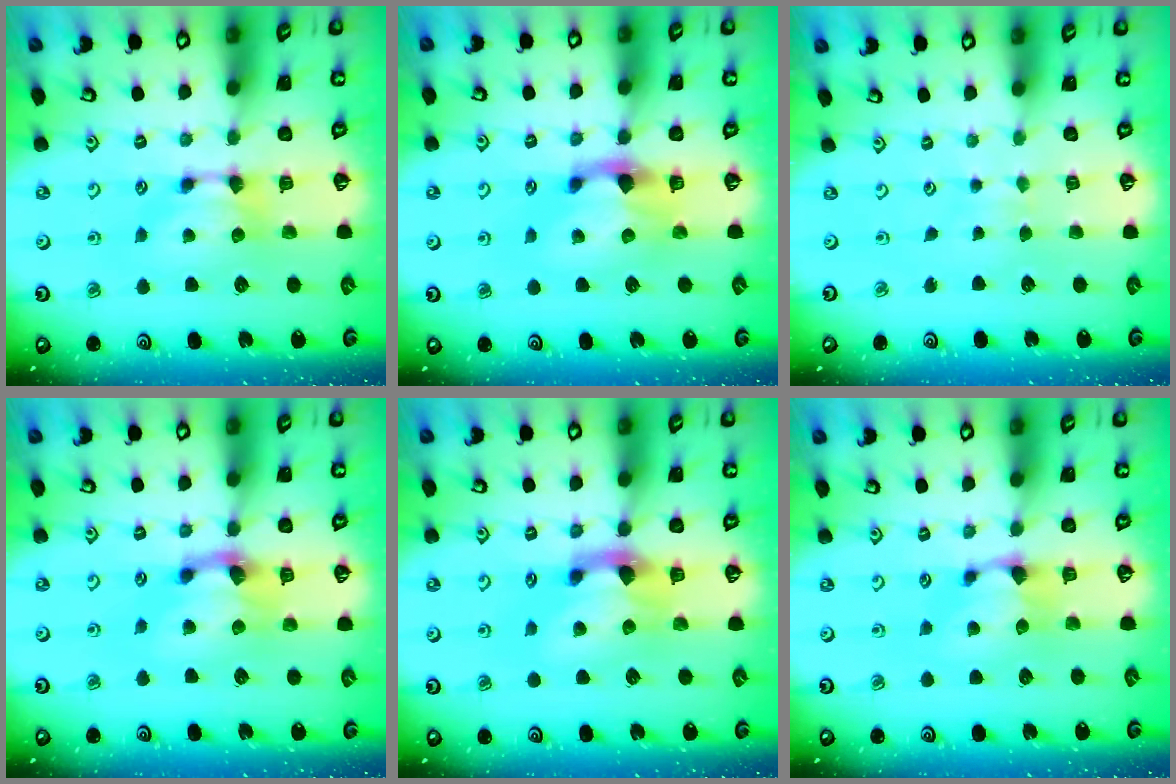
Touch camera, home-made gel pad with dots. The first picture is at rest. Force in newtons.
{"total": 2.2, "press": 1.8, "slide": 1.3}
{"total": 3.7, "press": 3.7, "slide": 0.1}
{"total": 2.3, "press": 1.4, "slide": 1.8}
{"total": 2.9, "press": 2.6, "slide": 1.5}
{"total": 2.4, "press": 2.3, "slide": 0.6}